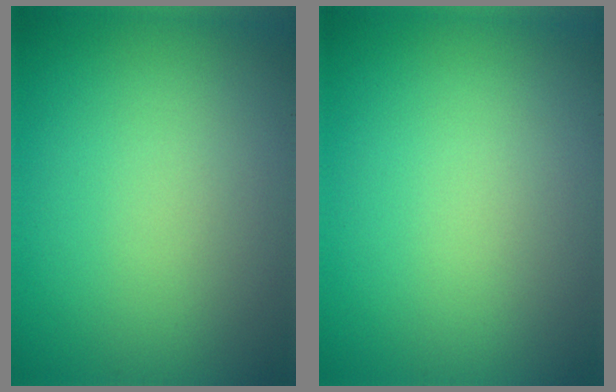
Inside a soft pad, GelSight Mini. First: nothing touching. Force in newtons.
{"total": 0.0}